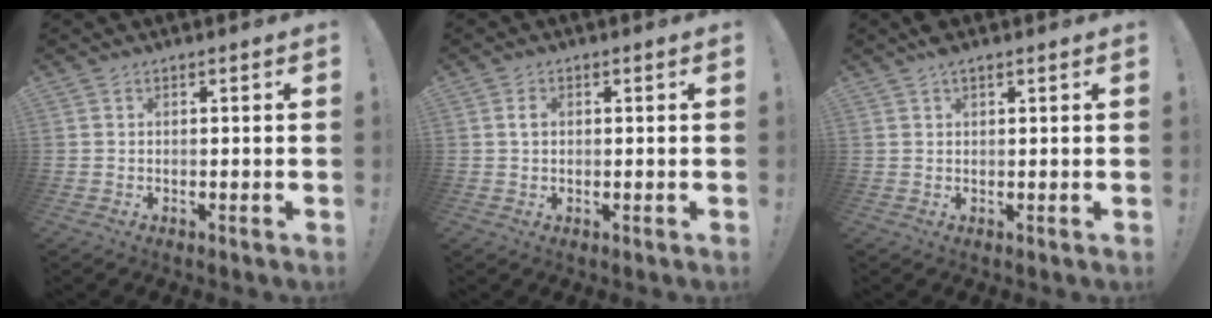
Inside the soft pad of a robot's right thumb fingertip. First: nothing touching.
{"total": 1.9, "force": [0.3, 1.1, 1.4], "torque": [-0.030, 0.006, 0.004]}
{"total": 2.9, "force": [2.0, 1.3, 1.8], "torque": [-0.029, -0.009, 0.035]}